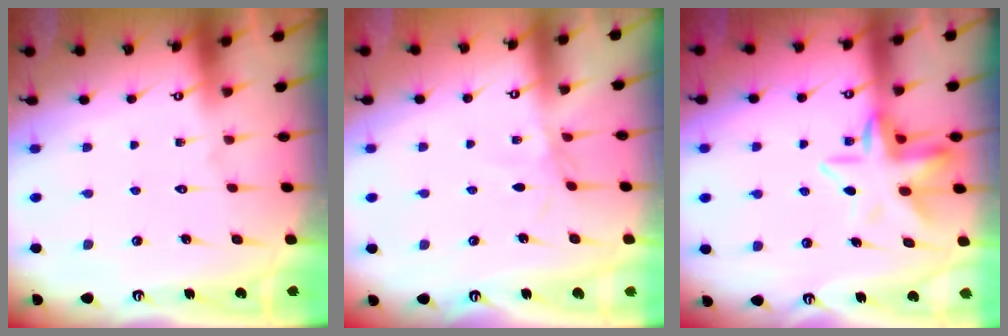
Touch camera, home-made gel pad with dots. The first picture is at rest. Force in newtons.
{"total": 2.0, "press": 2.0, "slide": 0.3}
{"total": 9.9, "press": 9.7, "slide": 1.6}